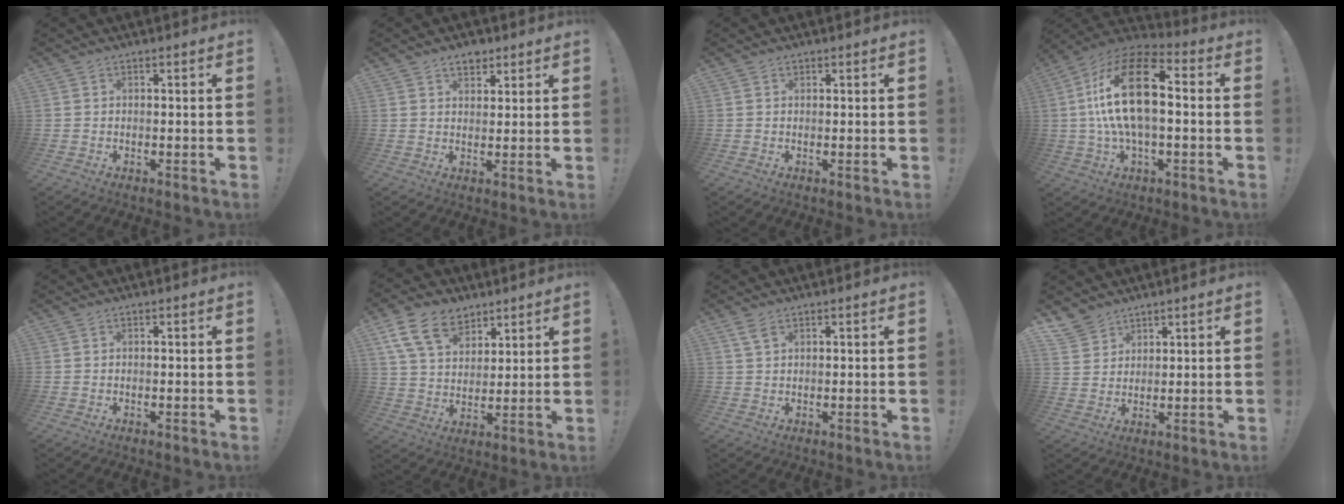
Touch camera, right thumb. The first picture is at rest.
{"total": 4.3, "force": [3.0, 2.7, 1.5], "torque": [-0.009, -0.013, 0.051]}
{"total": 0.5, "force": [0.3, 0.4, 0.0], "torque": [0.002, -0.001, 0.006]}
{"total": 22.1, "force": [1.8, 9.8, 19.7], "torque": [-0.370, 0.010, 0.027]}
{"total": 0.0}
{"total": 14.1, "force": [8.3, 9.2, 6.7], "torque": [-0.123, -0.038, 0.162]}
{"total": 3.1, "force": [1.8, 1.2, 2.1], "torque": [-0.041, -0.002, 0.034]}
{"total": 5.8, "force": [4.9, 3.1, 0.8], "torque": [-0.016, -0.036, 0.095]}